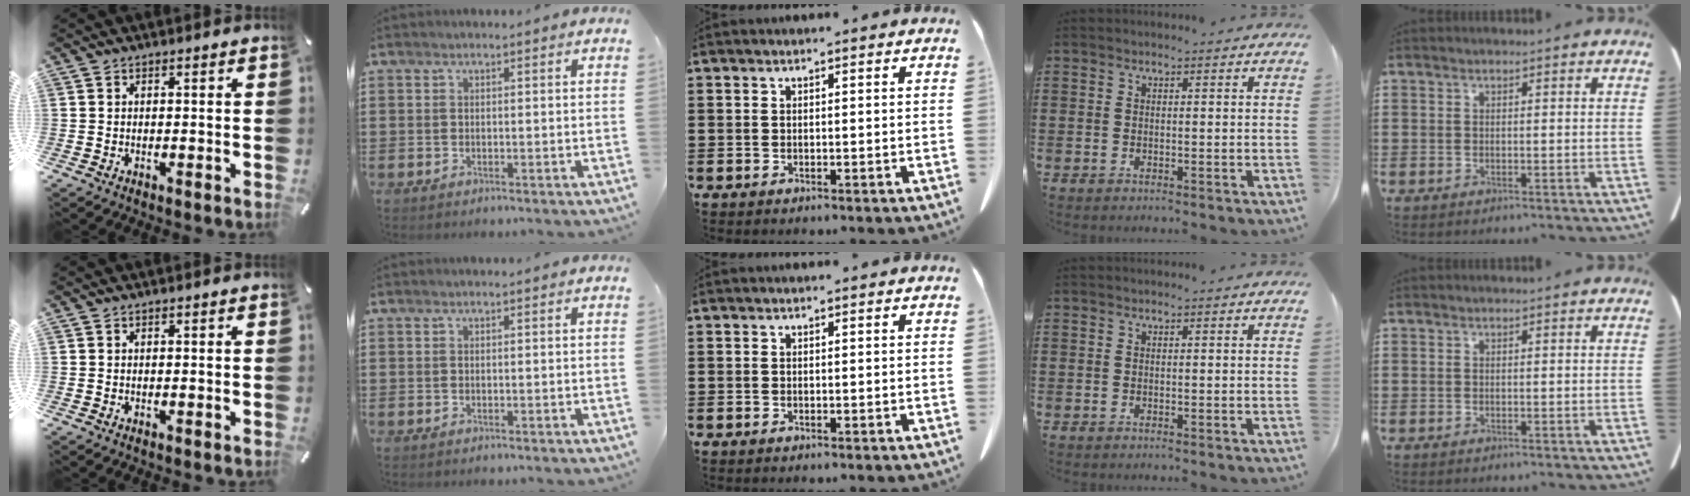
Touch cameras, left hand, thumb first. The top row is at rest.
{}